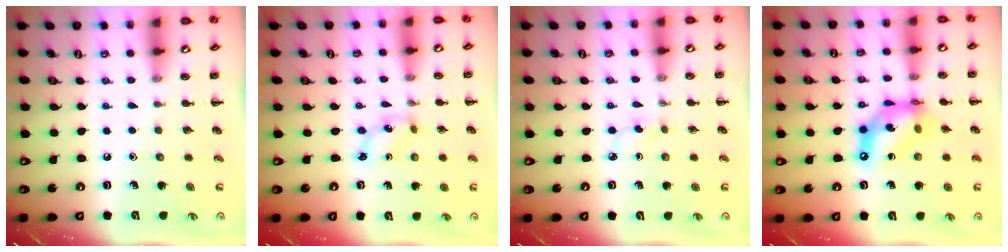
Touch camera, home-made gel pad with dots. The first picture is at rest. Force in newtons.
{"total": 1.6, "press": 1.5, "slide": 0.3}
{"total": 2.9, "press": 2.7, "slide": 1.1}
{"total": 12.7, "press": 12.3, "slide": 3.2}